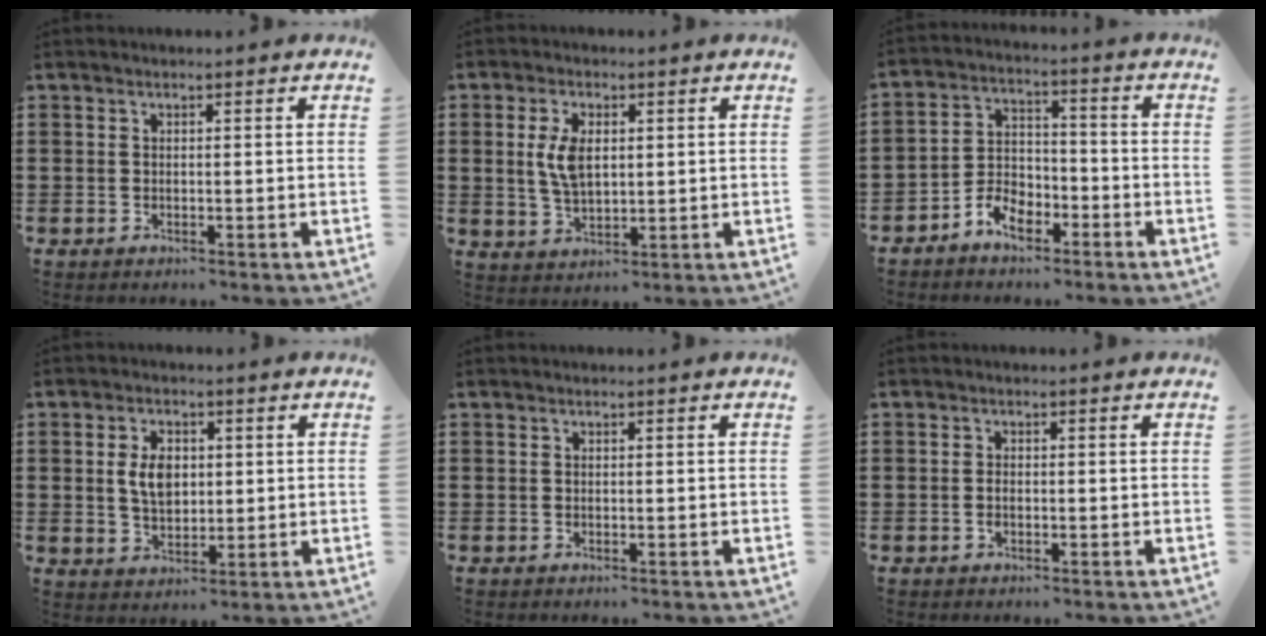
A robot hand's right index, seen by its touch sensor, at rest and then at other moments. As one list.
[{"total": 5.9, "force": [1.0, 3.1, 5.0], "torque": [-0.111, 0.008, 0.013]}, {"total": 5.5, "force": [-3.9, 3.1, 2.3], "torque": [-0.054, 0.016, -0.077]}, {"total": 5.3, "force": [0.7, 3.4, 4.1], "torque": [-0.086, 0.008, 0.006]}, {"total": 0.0}, {"total": 1.1, "force": [-0.4, 0.5, 0.9], "torque": [-0.020, -0.005, -0.007]}]